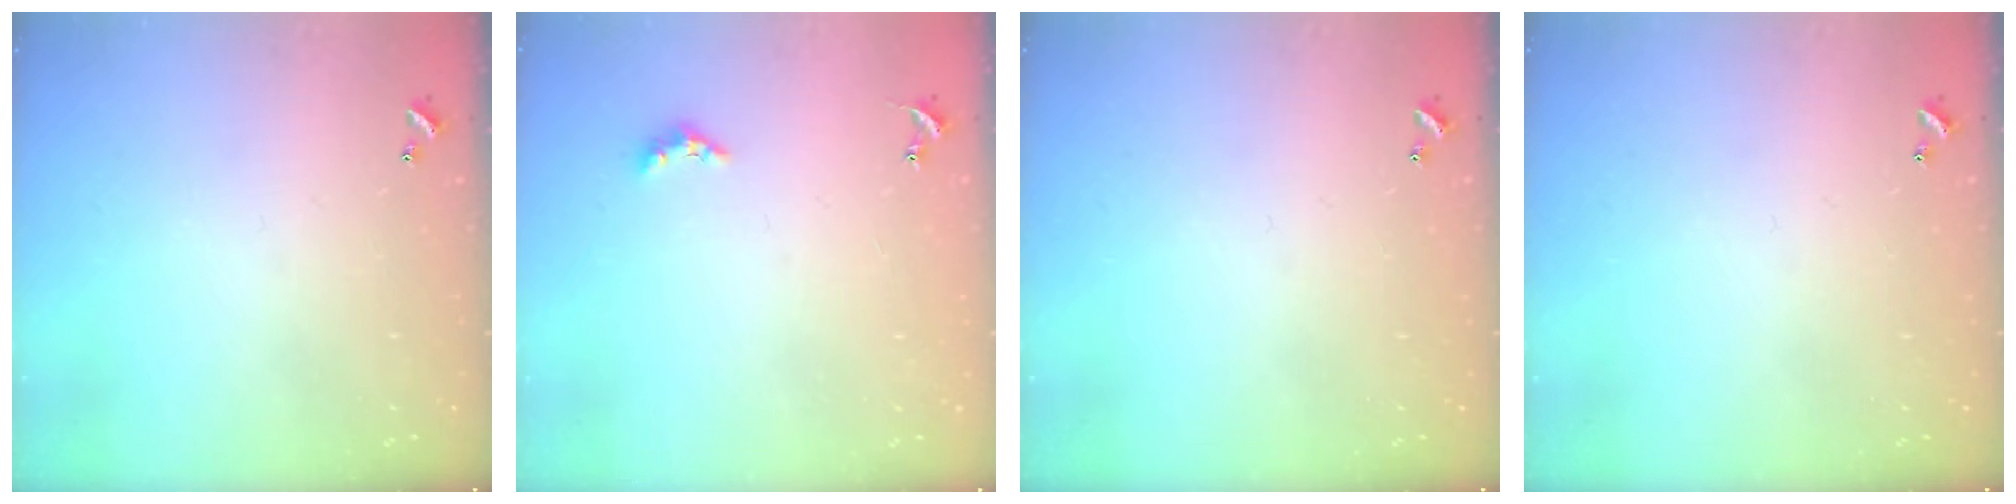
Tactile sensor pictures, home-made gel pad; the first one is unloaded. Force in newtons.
{"total": 2.9, "press": 2.9, "slide": 0.6}
{"total": 0.0}
{"total": 0.0}